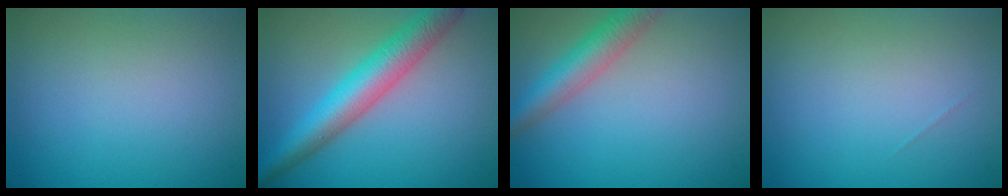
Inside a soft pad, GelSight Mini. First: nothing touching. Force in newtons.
{"total": 6.1, "press": 6.1, "slide": 0.2}
{"total": 4.2, "press": 4.2, "slide": 0.1}
{"total": 0.0}